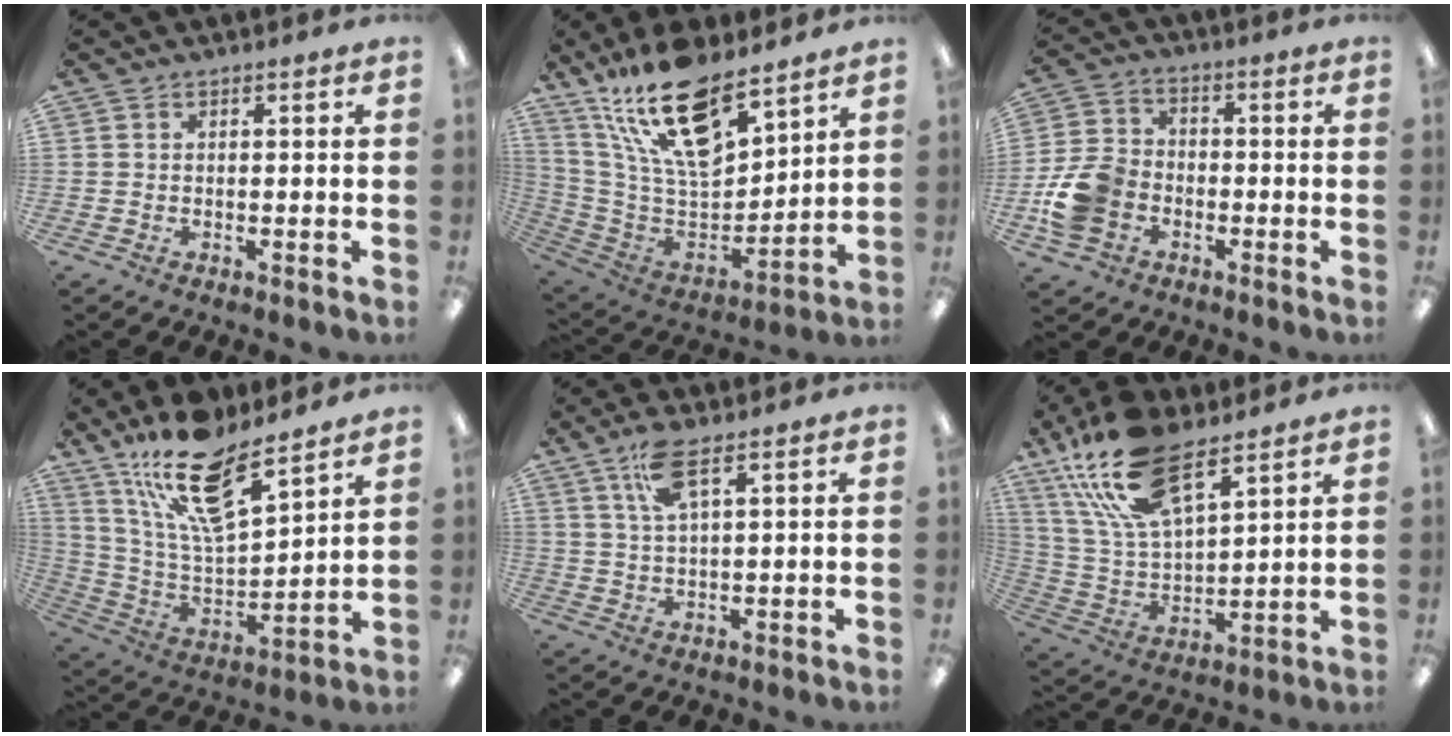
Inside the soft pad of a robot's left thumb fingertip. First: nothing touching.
{"total": 21.6, "force": [15.0, 8.7, 13.0], "torque": [-0.236, -0.095, 0.262]}
{"total": 11.2, "force": [-4.0, 8.5, 6.0], "torque": [-0.122, 0.032, -0.071]}
{"total": 18.8, "force": [13.8, 6.2, 11.1], "torque": [-0.208, -0.081, 0.242]}
{"total": 7.9, "force": [4.6, 2.3, 5.9], "torque": [-0.122, 0.004, 0.080]}
{"total": 20.7, "force": [13.4, 8.8, 13.1], "torque": [-0.283, -0.055, 0.236]}